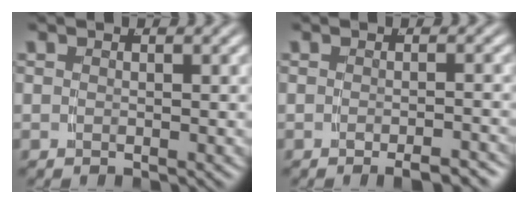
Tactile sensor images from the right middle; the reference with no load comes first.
{"total": 2.4, "force": [-2.2, -0.1, 1.0], "torque": [-0.013, 0.003, -0.033]}